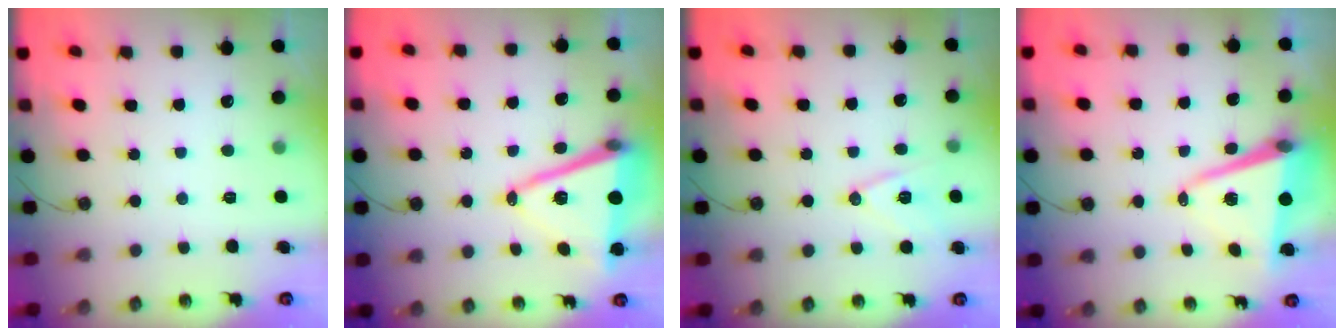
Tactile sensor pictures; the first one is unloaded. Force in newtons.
{"total": 14.2, "press": 13.7, "slide": 3.9}
{"total": 10.8, "press": 10.2, "slide": 3.4}
{"total": 10.9, "press": 10.3, "slide": 3.3}